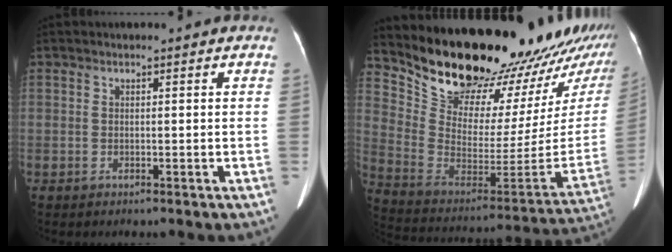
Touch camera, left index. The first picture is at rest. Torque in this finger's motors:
{"motor_torque": [0.60, -1.54, 0.59, 0.12]}